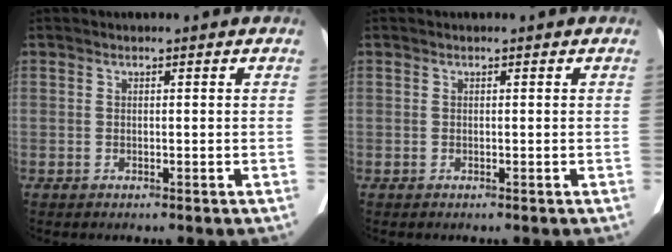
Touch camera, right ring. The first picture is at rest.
{"total": 0.0}